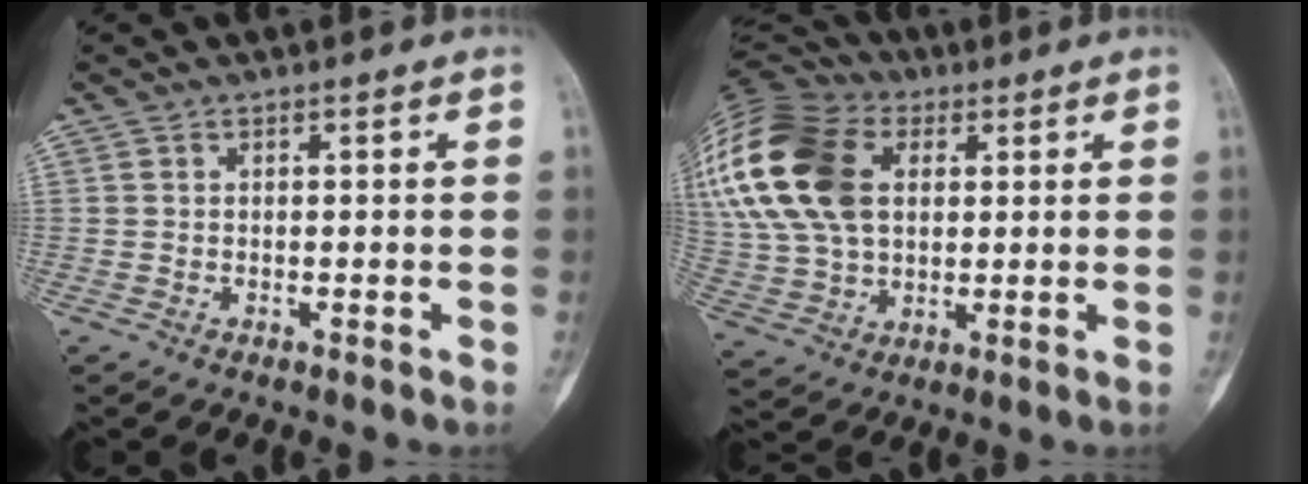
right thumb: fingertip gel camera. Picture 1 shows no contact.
{"total": 28.4, "force": [8.0, 19.2, 19.4], "torque": [-0.454, 0.042, 0.155]}